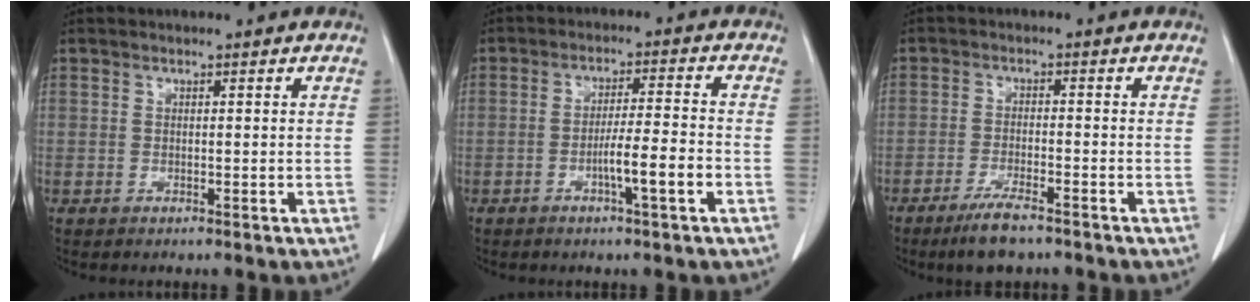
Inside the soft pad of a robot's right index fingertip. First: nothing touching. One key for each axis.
{"total": 6.3, "fx": -2.5, "fy": 0.0, "fz": 5.8, "tx": -0.096, "ty": -0.001, "tz": -0.043}
{"total": 5.6, "fx": -4.2, "fy": 1.0, "fz": 3.6, "tx": -0.071, "ty": -0.010, "tz": -0.073}